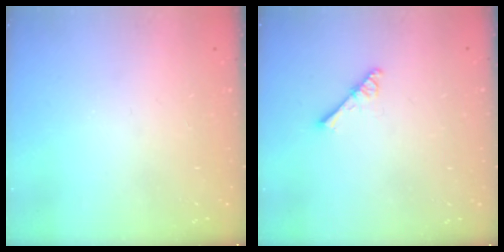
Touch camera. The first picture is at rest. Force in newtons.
{"total": 2.5, "press": 2.5, "slide": 0.3}